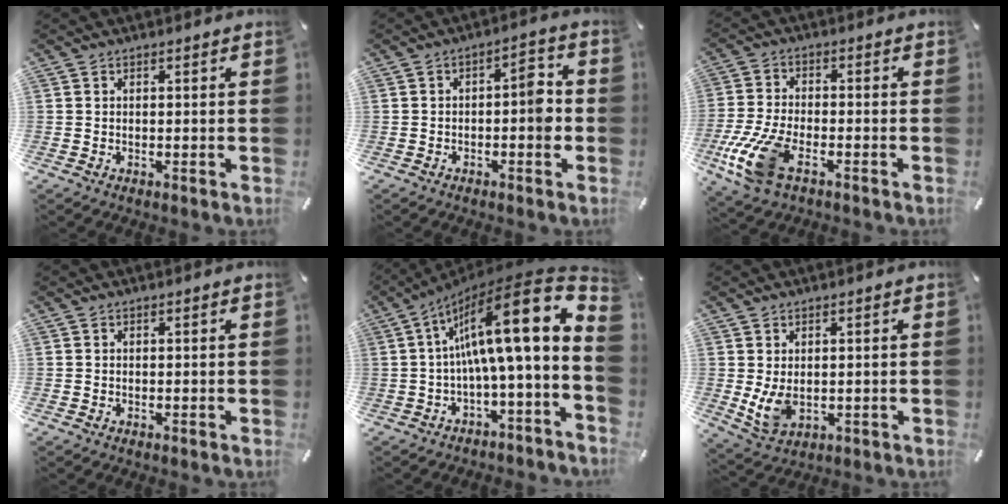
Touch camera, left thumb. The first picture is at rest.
{"total": 6.4, "force": [-1.4, 2.9, 5.6], "torque": [-0.072, 0.012, -0.030]}
{"total": 12.4, "force": [-5.6, 5.6, 9.6], "torque": [-0.219, 0.001, -0.103]}
{"total": 0.0}
{"total": 21.2, "force": [4.6, 4.7, 20.2], "torque": [-0.332, -0.050, 0.066]}
{"total": 6.0, "force": [0.2, 3.9, 4.6], "torque": [-0.108, -0.008, 0.002]}